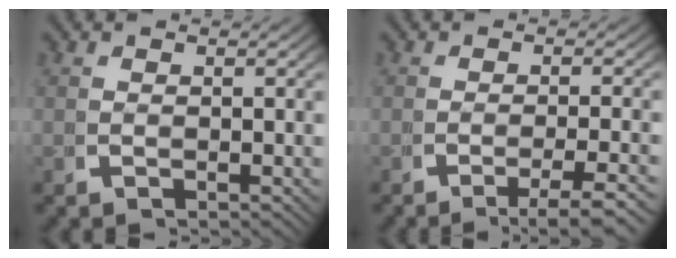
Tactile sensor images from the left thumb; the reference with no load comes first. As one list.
[{"total": 3.6, "force": [-2.3, 0.7, 2.8], "torque": [-0.048, -0.004, -0.034]}]